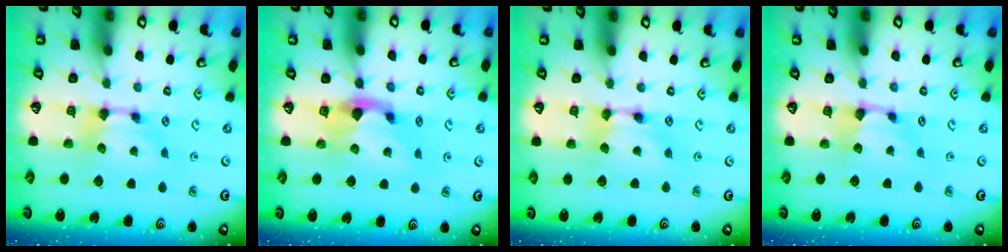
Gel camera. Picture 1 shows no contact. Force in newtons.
{"total": 2.1, "press": 1.7, "slide": 1.2}
{"total": 1.6, "press": 1.6, "slide": 0.2}
{"total": 0.8, "press": 0.2, "slide": 0.8}